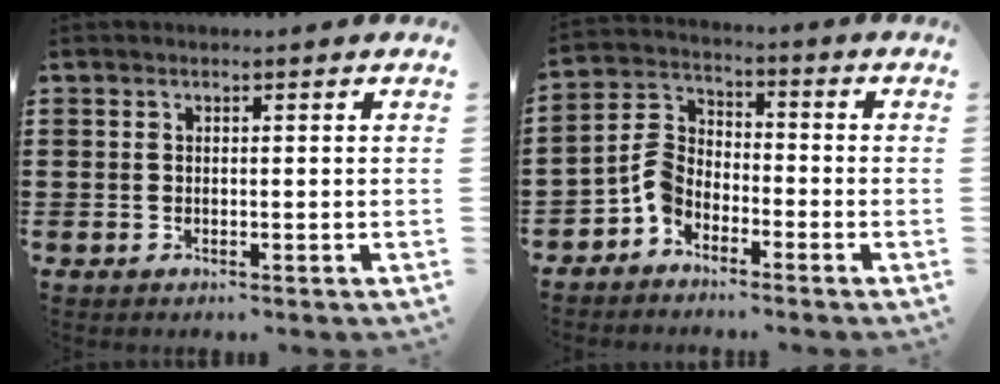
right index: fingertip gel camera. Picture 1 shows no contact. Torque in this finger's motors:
{"motor_torque": [0.72, -0.05, 0.25, 0.08]}